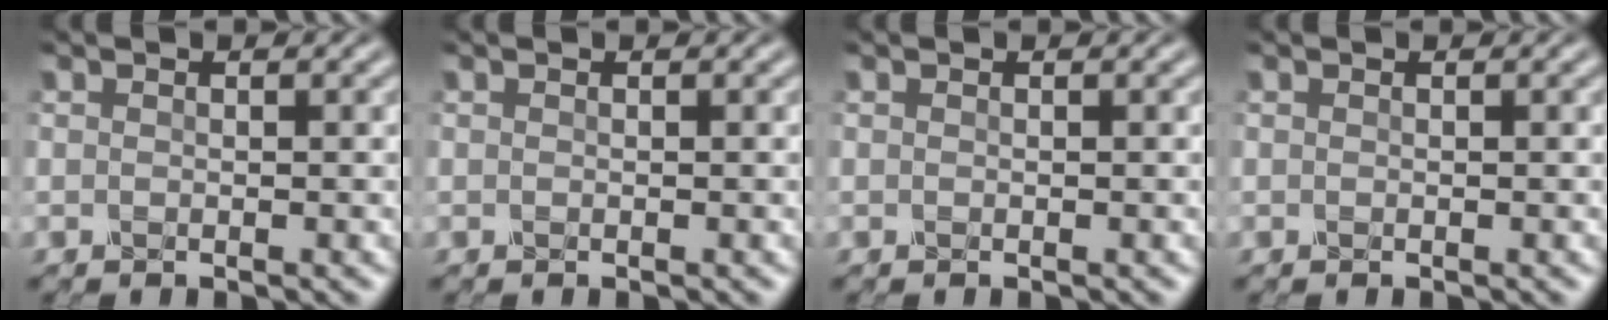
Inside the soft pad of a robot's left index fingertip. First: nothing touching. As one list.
[{"total": 0.0}, {"total": 0.0}, {"total": 0.0}]